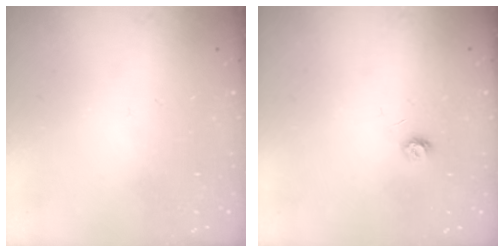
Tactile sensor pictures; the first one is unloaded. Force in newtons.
{"total": 3.9, "press": 3.9, "slide": 0.5}